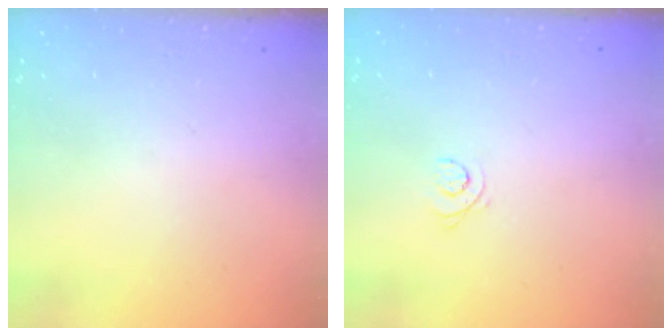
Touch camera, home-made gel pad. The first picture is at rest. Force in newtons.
{"total": 2.5, "press": 2.5, "slide": 0.3}